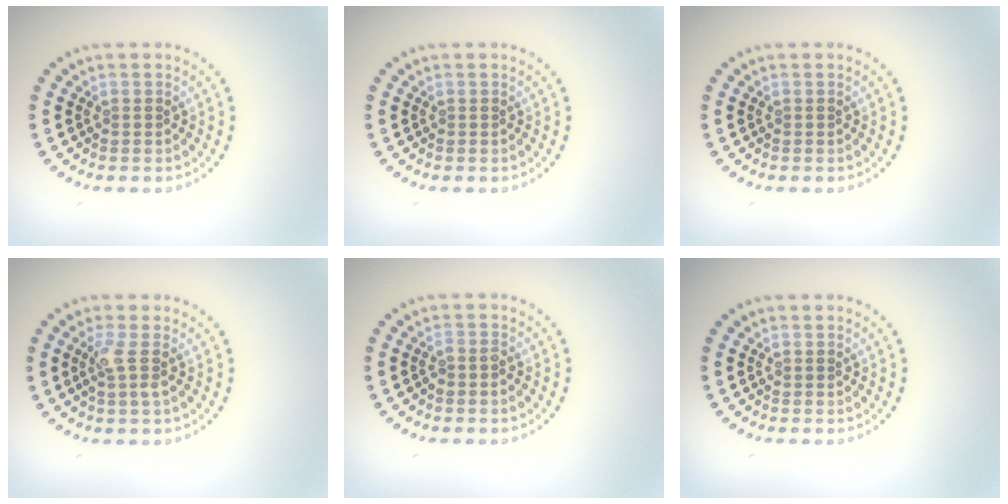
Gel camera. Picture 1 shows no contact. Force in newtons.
{"total": 0.0}
{"total": 0.0}
{"total": 1.8, "press": 1.5, "slide": 1.1}
{"total": 0.7, "press": 0.5, "slide": 0.5}
{"total": 0.0}